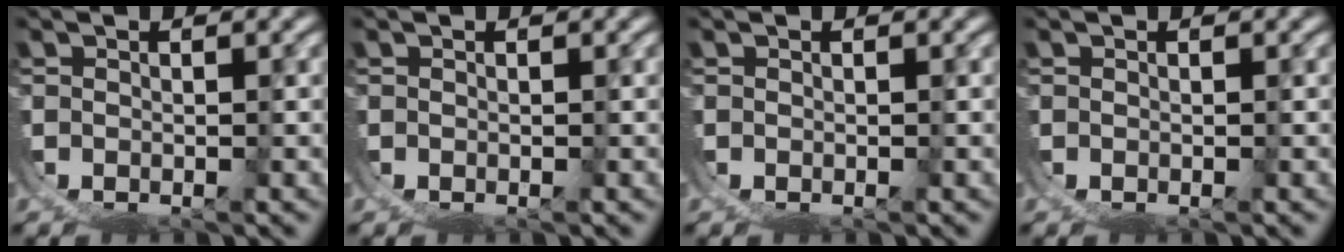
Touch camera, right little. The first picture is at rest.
{"total": 0.0}
{"total": 0.0}
{"total": 0.0}